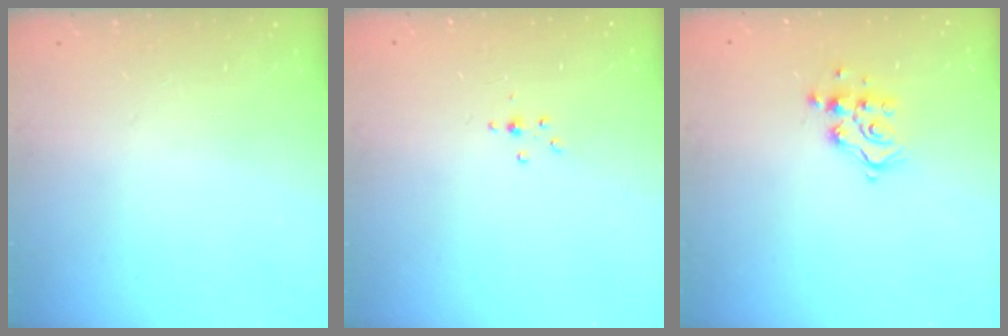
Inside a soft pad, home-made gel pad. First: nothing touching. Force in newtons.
{"total": 4.3, "press": 4.0, "slide": 1.7}
{"total": 10.7, "press": 10.6, "slide": 0.8}